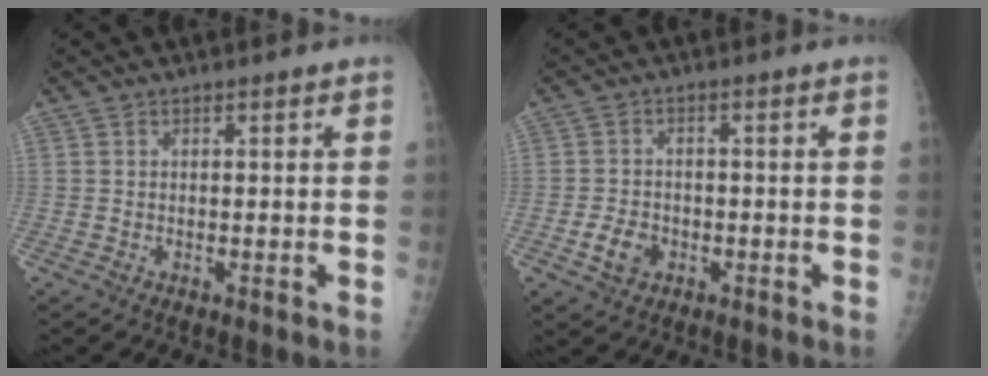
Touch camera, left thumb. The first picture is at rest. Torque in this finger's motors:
{"motor_torque": [-0.44, 0.48, 0.01, -0.03, 0.02]}